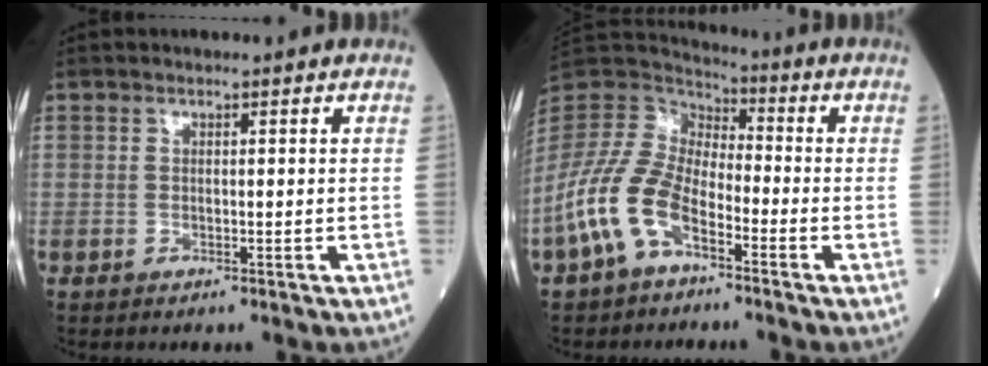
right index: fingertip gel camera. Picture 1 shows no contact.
{"total": 11.5, "force": [-5.8, 5.8, 8.2], "torque": [-0.195, 0.009, -0.119]}